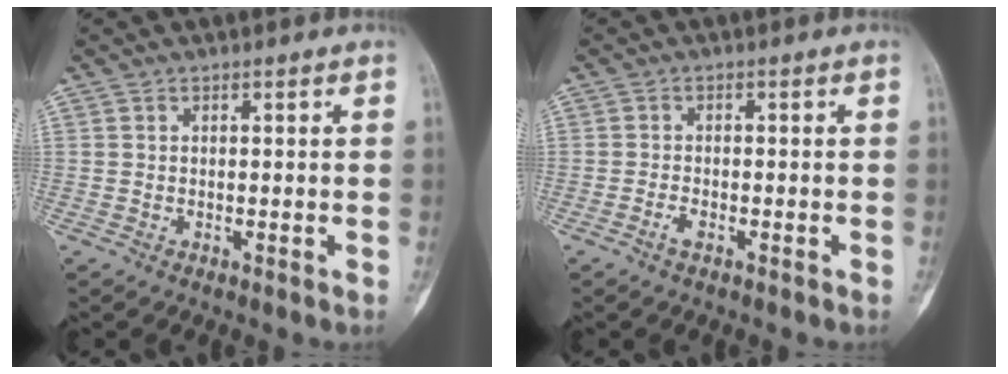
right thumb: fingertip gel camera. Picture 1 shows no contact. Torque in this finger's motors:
{"motor_torque": [-0.33, 0.14, -0.26, -0.12, -0.03]}